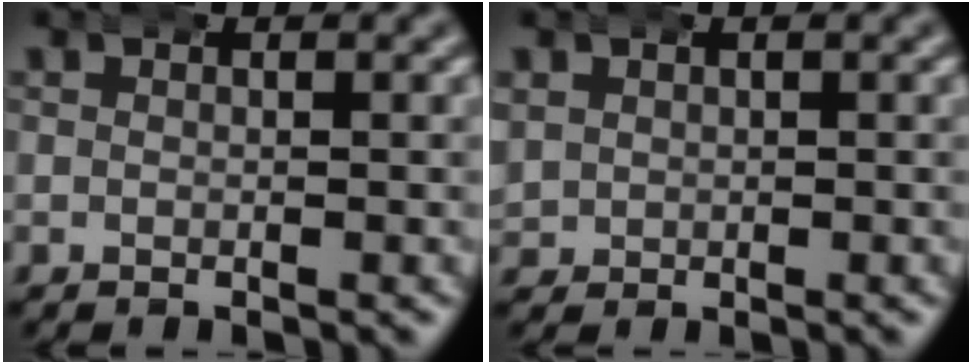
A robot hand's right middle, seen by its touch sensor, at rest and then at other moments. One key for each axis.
{"total": 2.5, "fx": 0.5, "fy": 2.3, "fz": 0.9, "tx": -0.039, "ty": -0.008, "tz": 0.016}